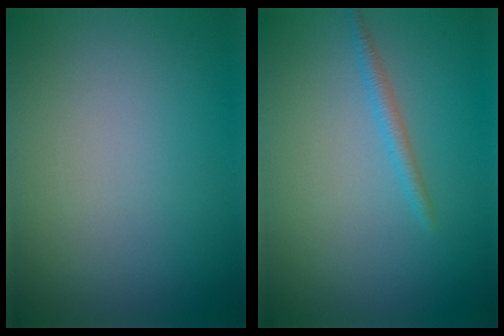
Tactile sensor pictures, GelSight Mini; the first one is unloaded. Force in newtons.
{"total": 1.3, "press": 1.3, "slide": 0.0}